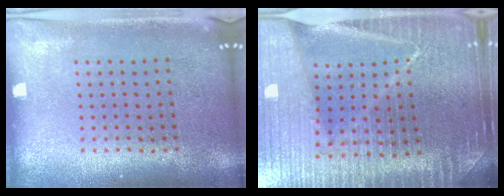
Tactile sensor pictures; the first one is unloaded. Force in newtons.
{"total": 5.5, "press": 5.0, "slide": 2.3}